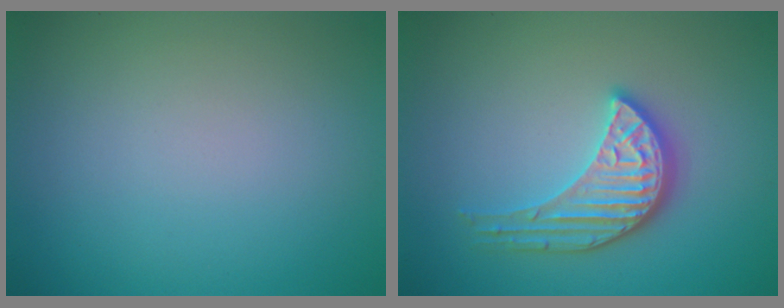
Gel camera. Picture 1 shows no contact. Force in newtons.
{"total": 3.9, "press": 3.5, "slide": 1.6}